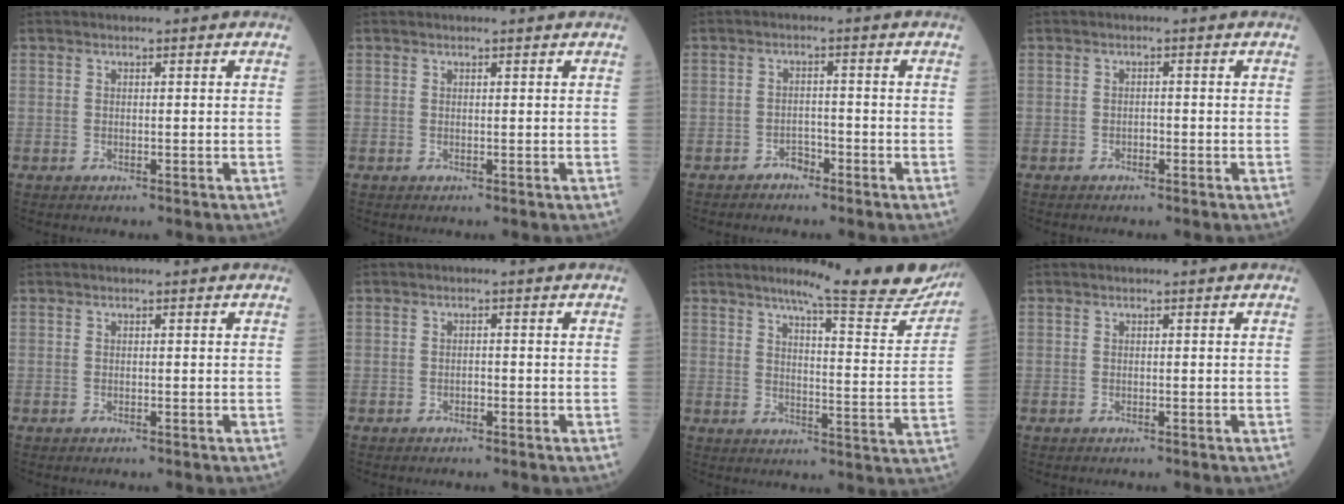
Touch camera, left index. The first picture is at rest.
{"total": 0.7, "force": [0.7, -0.1, 0.1], "torque": [-0.006, 0.001, 0.010]}
{"total": 1.9, "force": [-1.6, 0.9, 0.5], "torque": [-0.007, 0.003, -0.028]}
{"total": 0.8, "force": [-0.5, 0.4, 0.4], "torque": [-0.006, 0.002, -0.011]}
{"total": 0.0}
{"total": 0.7, "force": [-0.5, 0.3, 0.4], "torque": [-0.007, 0.002, -0.010]}
{"total": 16.1, "force": [14.5, 1.0, 7.0], "torque": [-0.085, -0.052, 0.170]}
{"total": 0.0}